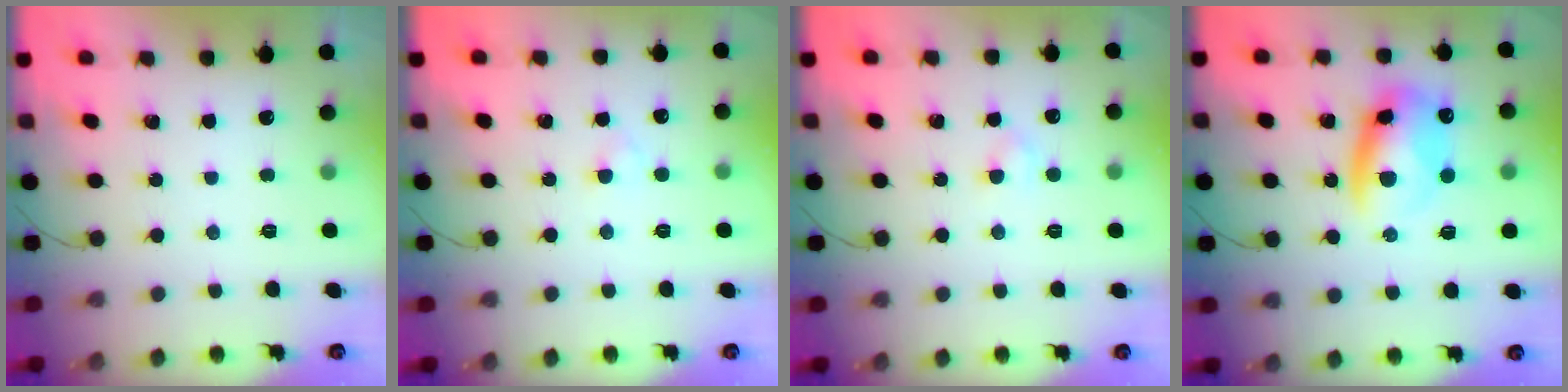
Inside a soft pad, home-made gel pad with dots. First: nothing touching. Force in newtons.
{"total": 1.7, "press": 1.4, "slide": 0.8}
{"total": 2.2, "press": 2.0, "slide": 0.8}
{"total": 12.2, "press": 11.8, "slide": 2.9}